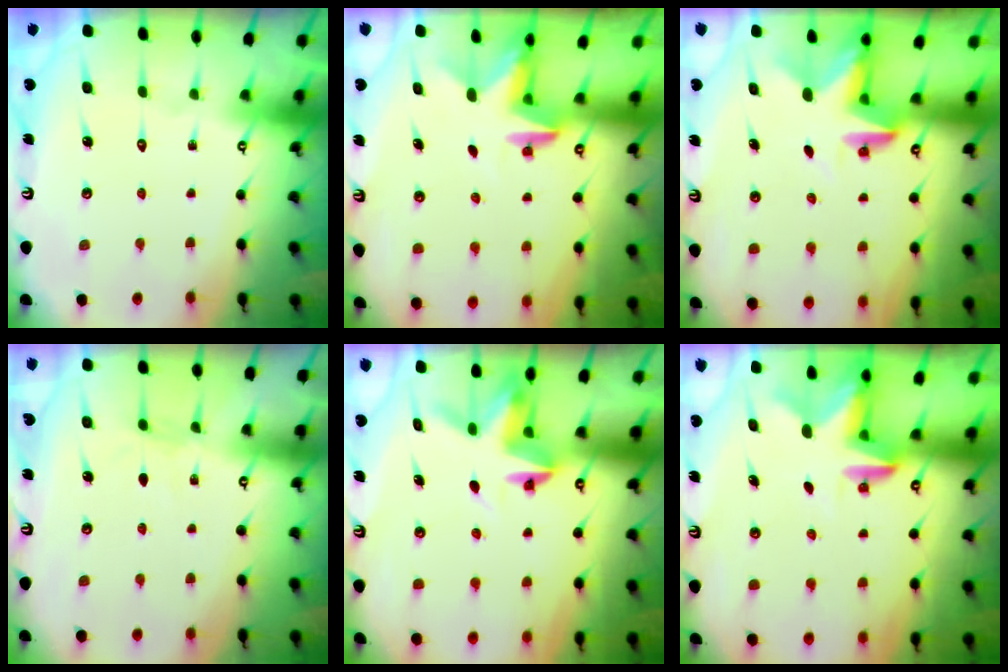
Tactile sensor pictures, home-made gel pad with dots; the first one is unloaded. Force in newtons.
{"total": 2.4, "press": 2.3, "slide": 0.4}
{"total": 3.0, "press": 3.0, "slide": 0.3}
{"total": 2.9, "press": 2.8, "slide": 0.4}
{"total": 3.8, "press": 3.8, "slide": 0.1}
{"total": 2.4, "press": 2.4, "slide": 0.4}